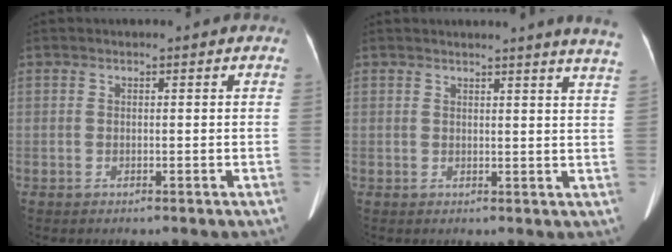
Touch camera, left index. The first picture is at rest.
{"total": 8.6, "force": [7.8, -1.2, 3.3], "torque": [-0.032, -0.046, 0.064]}